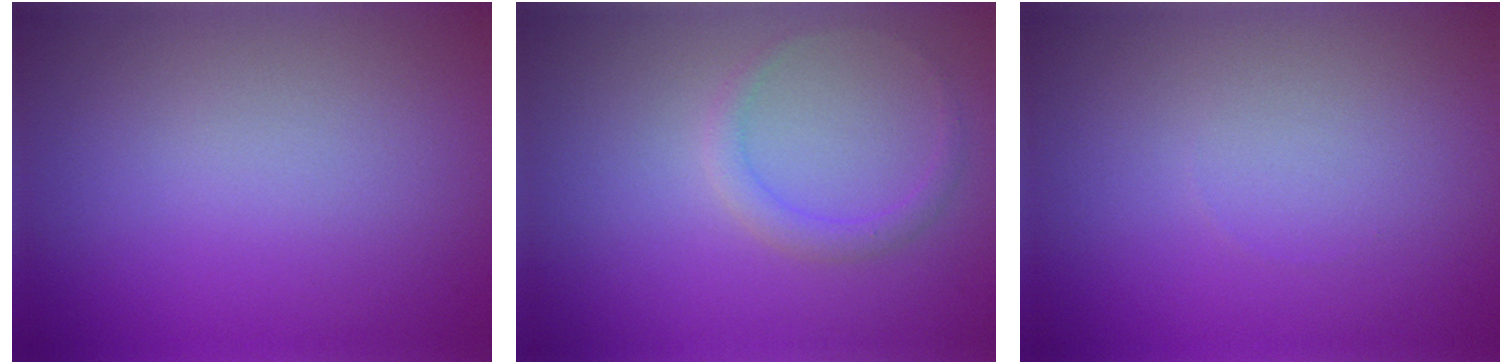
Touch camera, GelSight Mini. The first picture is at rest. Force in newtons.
{"total": 1.4, "press": 1.4, "slide": 0.1}
{"total": 0.0}